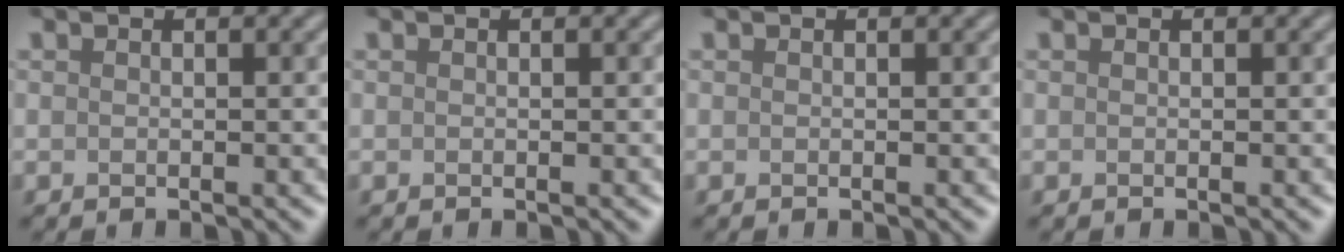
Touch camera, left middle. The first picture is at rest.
{"total": 0.0}
{"total": 0.0}
{"total": 0.0}